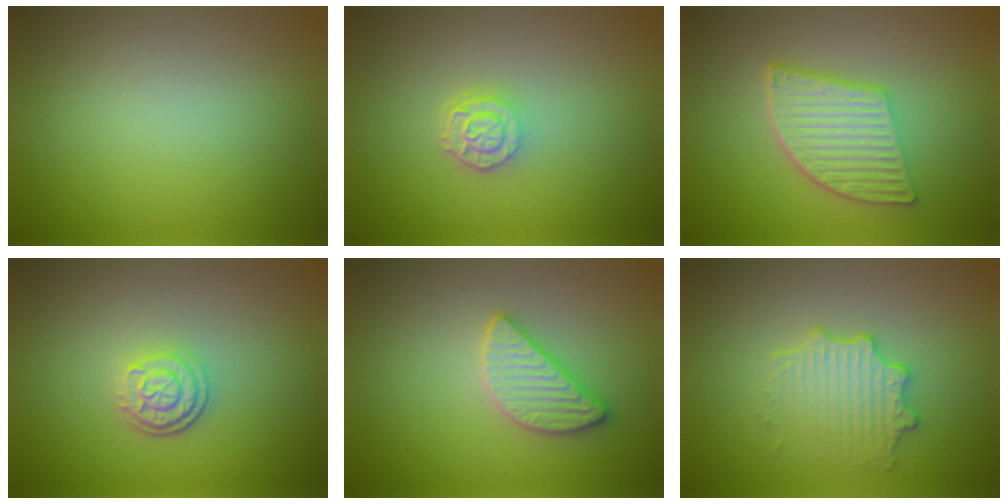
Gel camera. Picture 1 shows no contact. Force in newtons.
{"total": 2.4, "press": 1.9, "slide": 1.5}
{"total": 5.6, "press": 4.1, "slide": 3.9}
{"total": 3.0, "press": 2.5, "slide": 1.6}
{"total": 2.8, "press": 2.8, "slide": 0.2}
{"total": 2.9, "press": 2.8, "slide": 0.7}